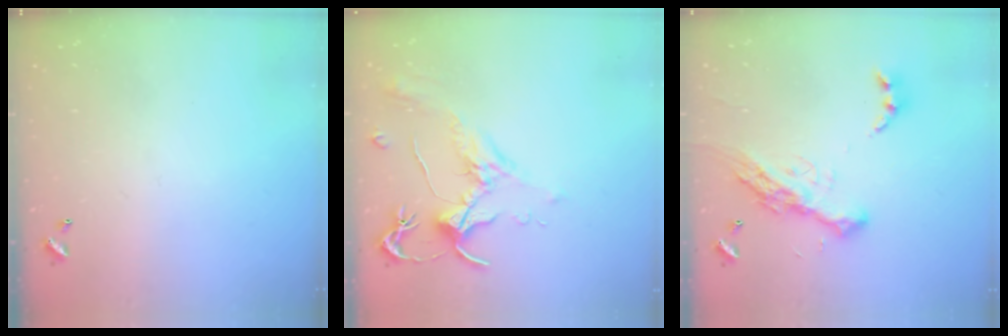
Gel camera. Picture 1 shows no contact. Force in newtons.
{"total": 1.9, "press": 1.9, "slide": 0.6}
{"total": 16.9, "press": 16.8, "slide": 1.9}